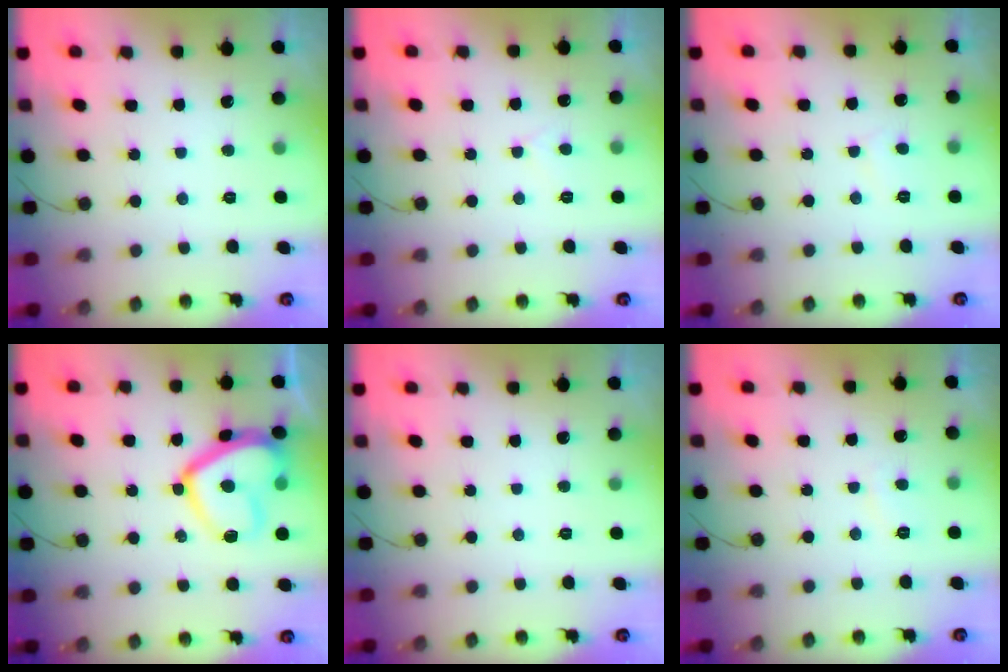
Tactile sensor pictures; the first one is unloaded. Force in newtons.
{"total": 2.7, "press": 2.7, "slide": 0.3}
{"total": 2.8, "press": 2.8, "slide": 0.3}
{"total": 14.5, "press": 14.5, "slide": 1.2}
{"total": 0.0}
{"total": 1.6, "press": 1.5, "slide": 0.6}